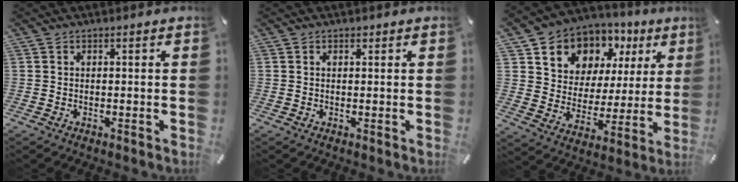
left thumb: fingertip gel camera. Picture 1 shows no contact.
{"total": 0.6, "force": [0.3, 0.4, 0.2], "torque": [-0.004, 0.001, 0.007]}
{"total": 10.1, "force": [6.3, 7.8, 0.9], "torque": [-0.034, -0.065, 0.119]}